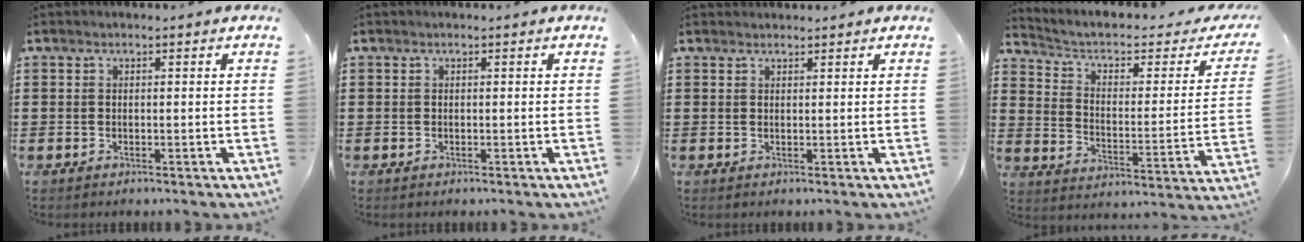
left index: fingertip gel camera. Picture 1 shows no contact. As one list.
[{"total": 0.0}, {"total": 1.0, "force": [0.9, 0.2, 0.1], "torque": [-0.003, 0.000, 0.019]}, {"total": 4.4, "force": [2.7, 1.9, 2.8], "torque": [-0.071, -0.021, 0.038]}]